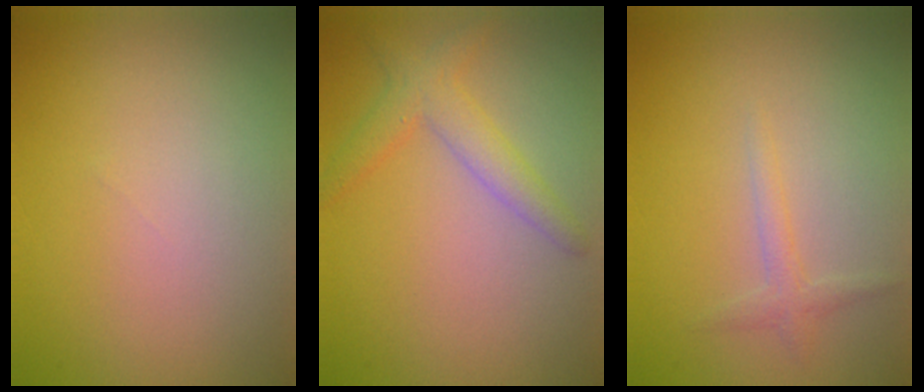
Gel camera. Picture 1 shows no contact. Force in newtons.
{"total": 2.9, "press": 2.9, "slide": 0.1}
{"total": 1.3, "press": 1.3, "slide": 0.0}